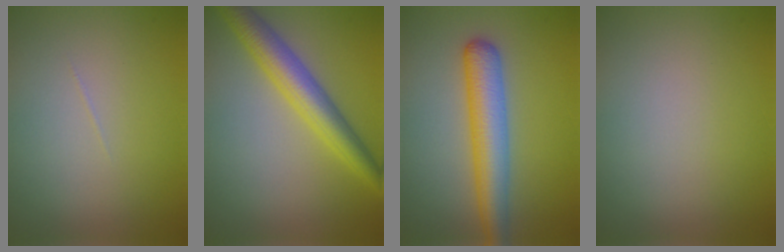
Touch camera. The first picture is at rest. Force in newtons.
{"total": 5.1, "press": 5.1, "slide": 0.1}
{"total": 5.0, "press": 5.0, "slide": 0.1}
{"total": 0.0}